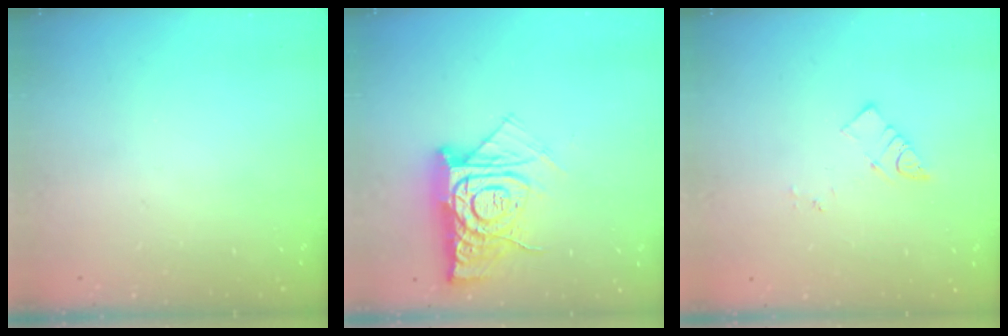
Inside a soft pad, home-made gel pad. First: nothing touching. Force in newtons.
{"total": 14.7, "press": 14.6, "slide": 1.5}
{"total": 3.5, "press": 3.5, "slide": 0.2}